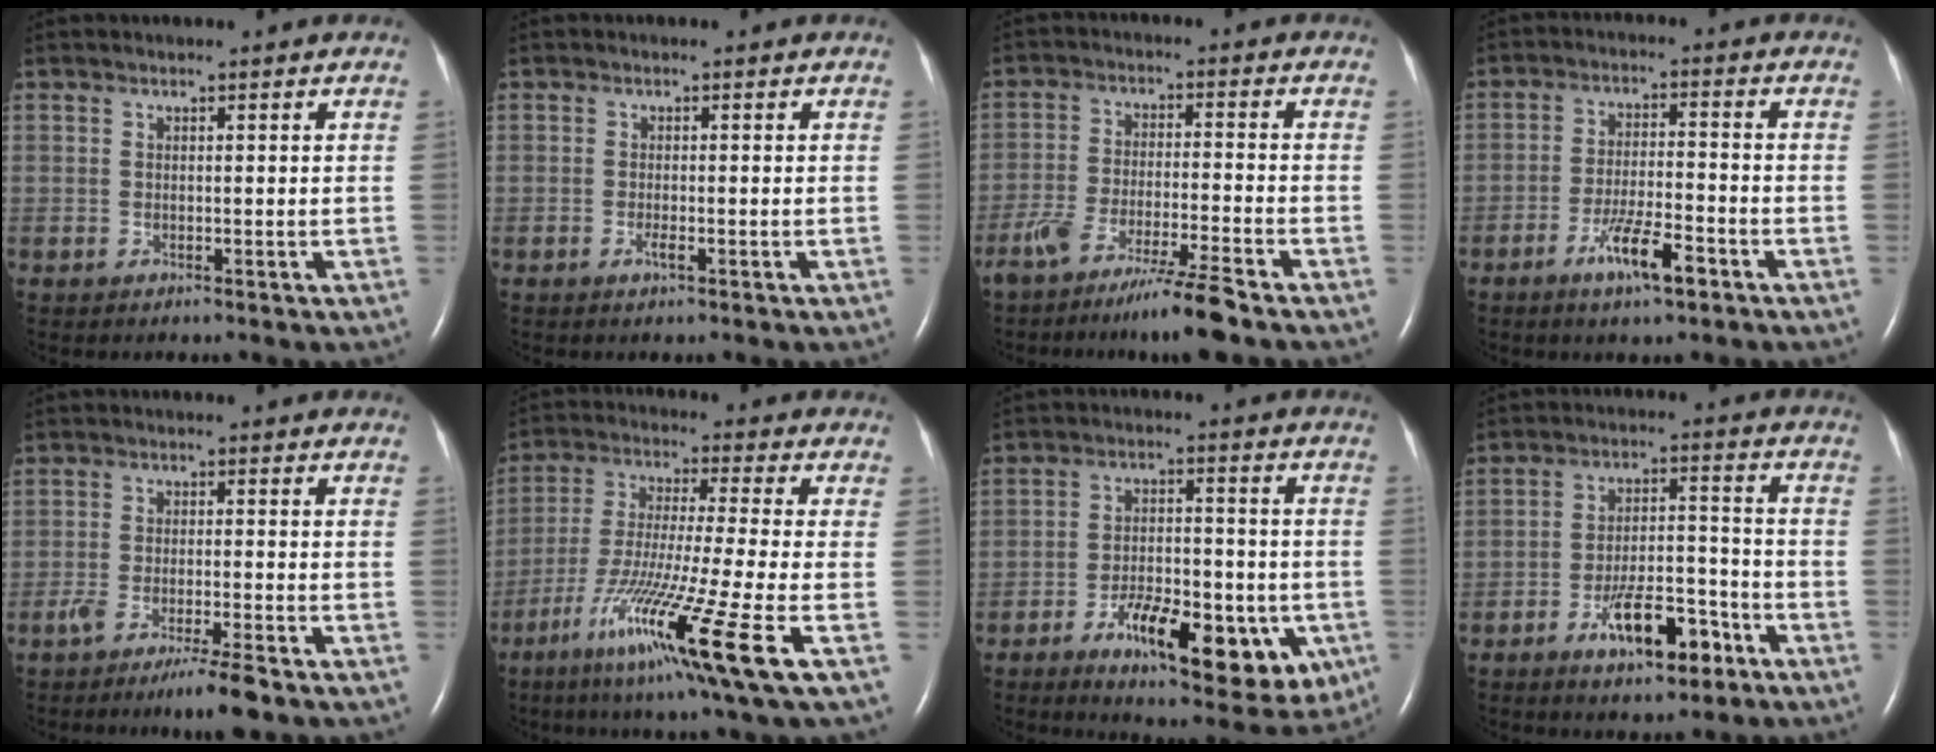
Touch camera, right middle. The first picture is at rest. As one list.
[{"total": 0.7, "force": [-0.3, 0.2, 0.6], "torque": [-0.013, -0.002, -0.004]}, {"total": 9.1, "force": [-6.9, -0.8, 5.8], "torque": [-0.104, -0.028, -0.125]}, {"total": 6.9, "force": [-4.1, 1.0, 5.6], "torque": [-0.107, -0.006, -0.070]}, {"total": 5.5, "force": [-3.9, -0.1, 3.9], "torque": [-0.070, -0.012, -0.068]}, {"total": 17.7, "force": [-8.2, -1.1, 15.6], "torque": [-0.298, -0.055, -0.150]}, {"total": 16.3, "force": [-6.9, 6.2, 13.4], "torque": [-0.168, 0.005, -0.089]}, {"total": 9.7, "force": [-5.6, 3.1, 7.3], "torque": [-0.127, 0.009, -0.087]}]